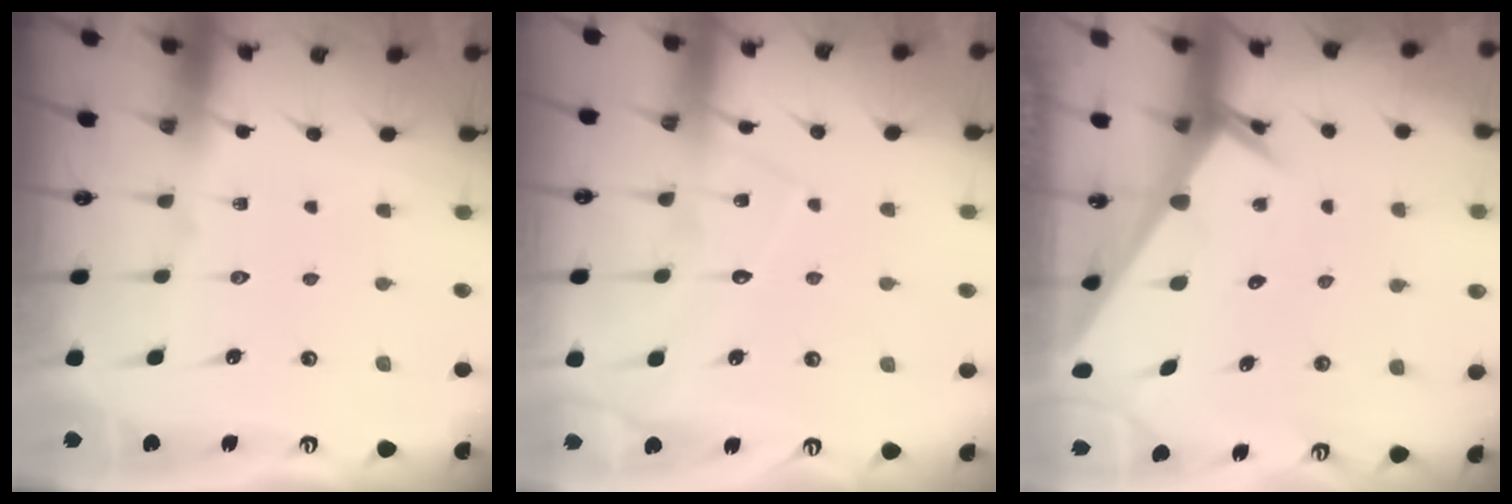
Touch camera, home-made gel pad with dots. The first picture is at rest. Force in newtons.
{"total": 6.5, "press": 6.5, "slide": 0.5}
{"total": 2.1, "press": 2.1, "slide": 0.1}